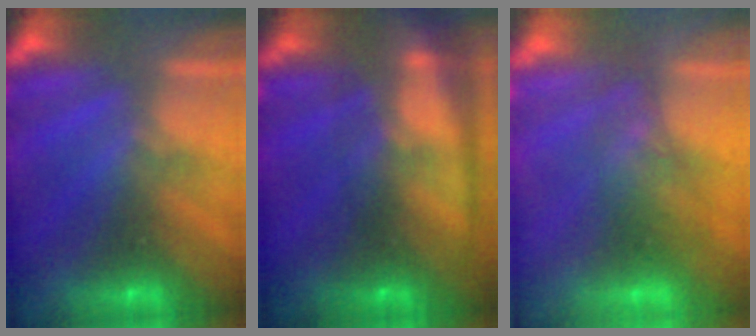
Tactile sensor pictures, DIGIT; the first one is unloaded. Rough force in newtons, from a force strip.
{"total": 5.8}
{"total": 2.6}